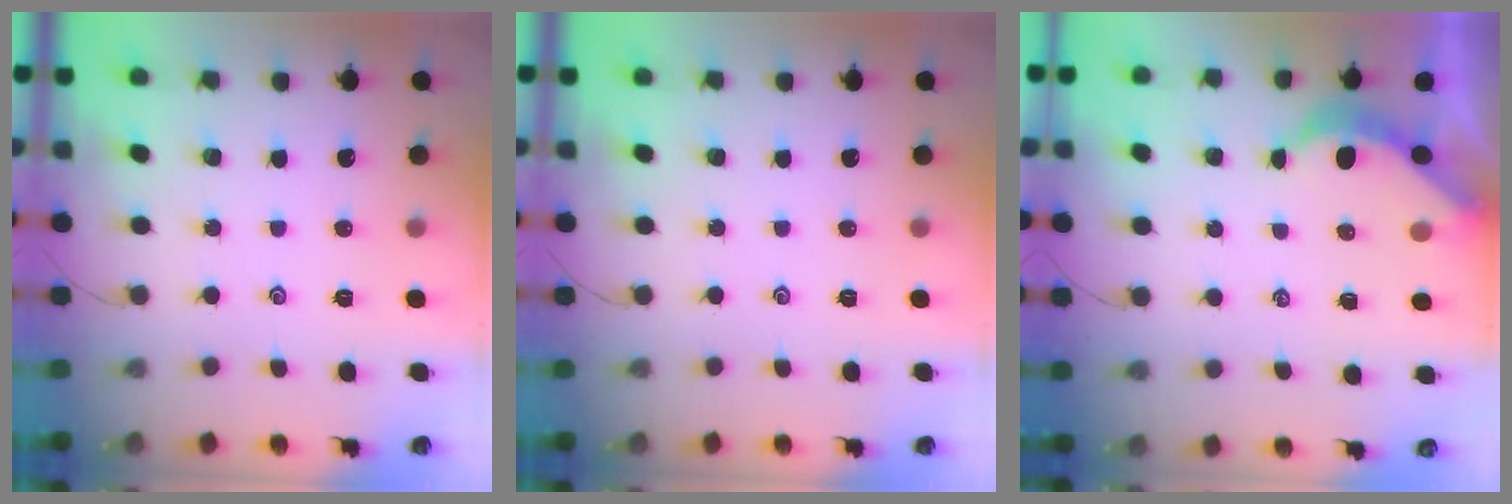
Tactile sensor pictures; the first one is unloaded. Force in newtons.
{"total": 0.0}
{"total": 3.9, "press": 3.9, "slide": 0.5}